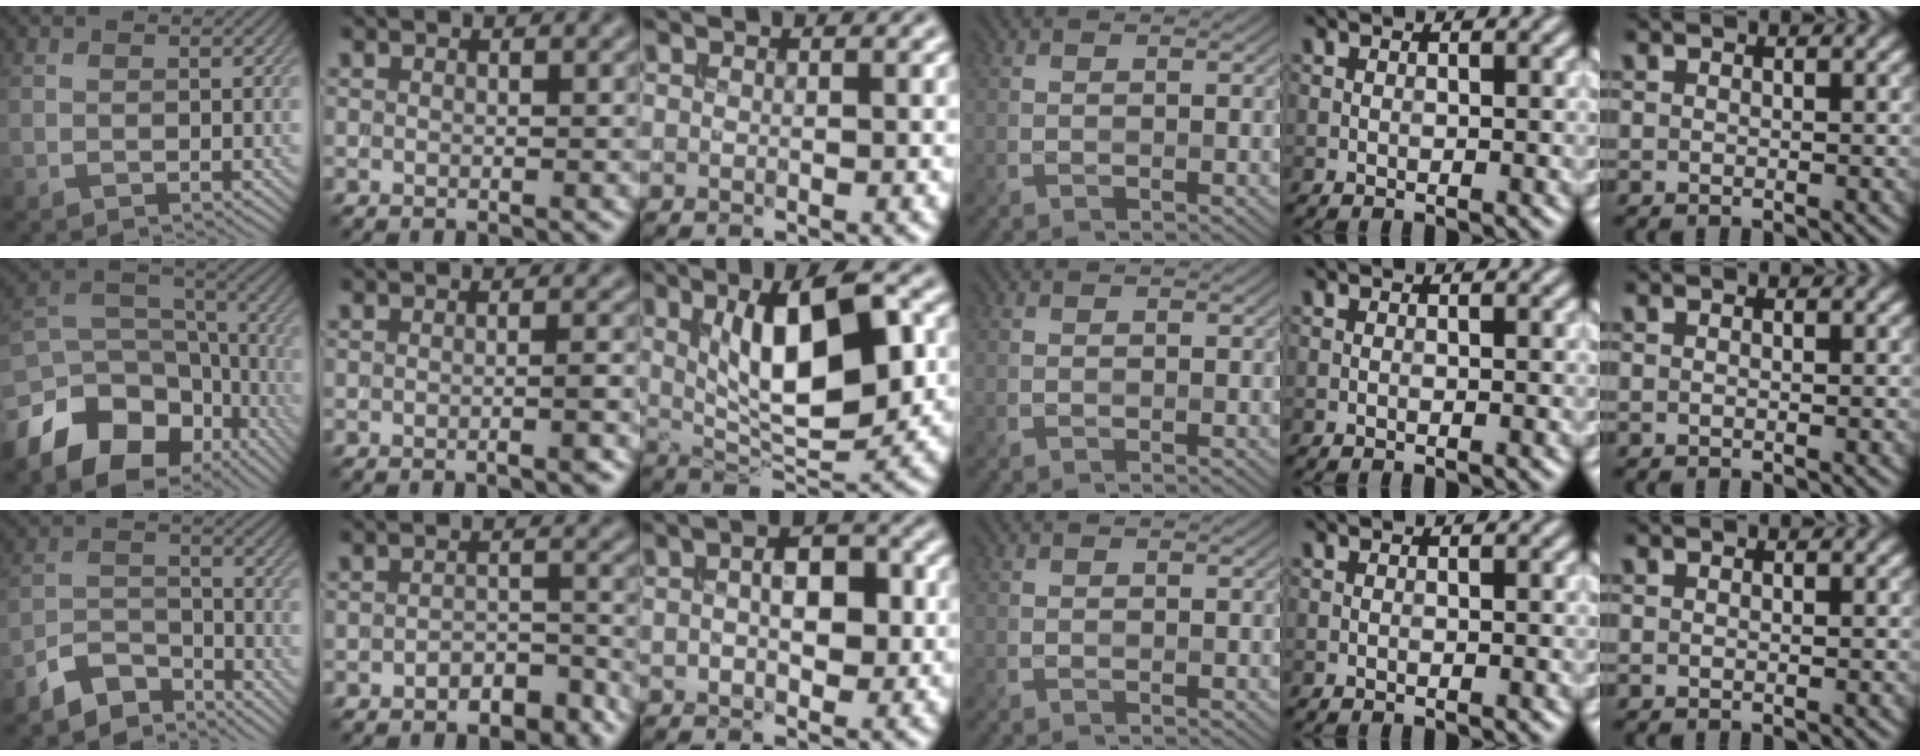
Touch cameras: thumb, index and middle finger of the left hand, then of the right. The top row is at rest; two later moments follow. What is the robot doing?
{"motion": "insert", "object": "backpack"}